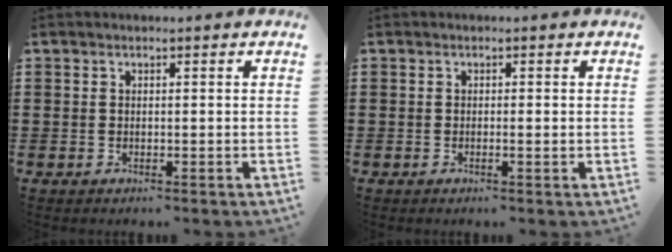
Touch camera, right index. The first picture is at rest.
{"total": 0.7, "force": [-0.1, -0.1, 0.7], "torque": [-0.013, -0.005, -0.002]}